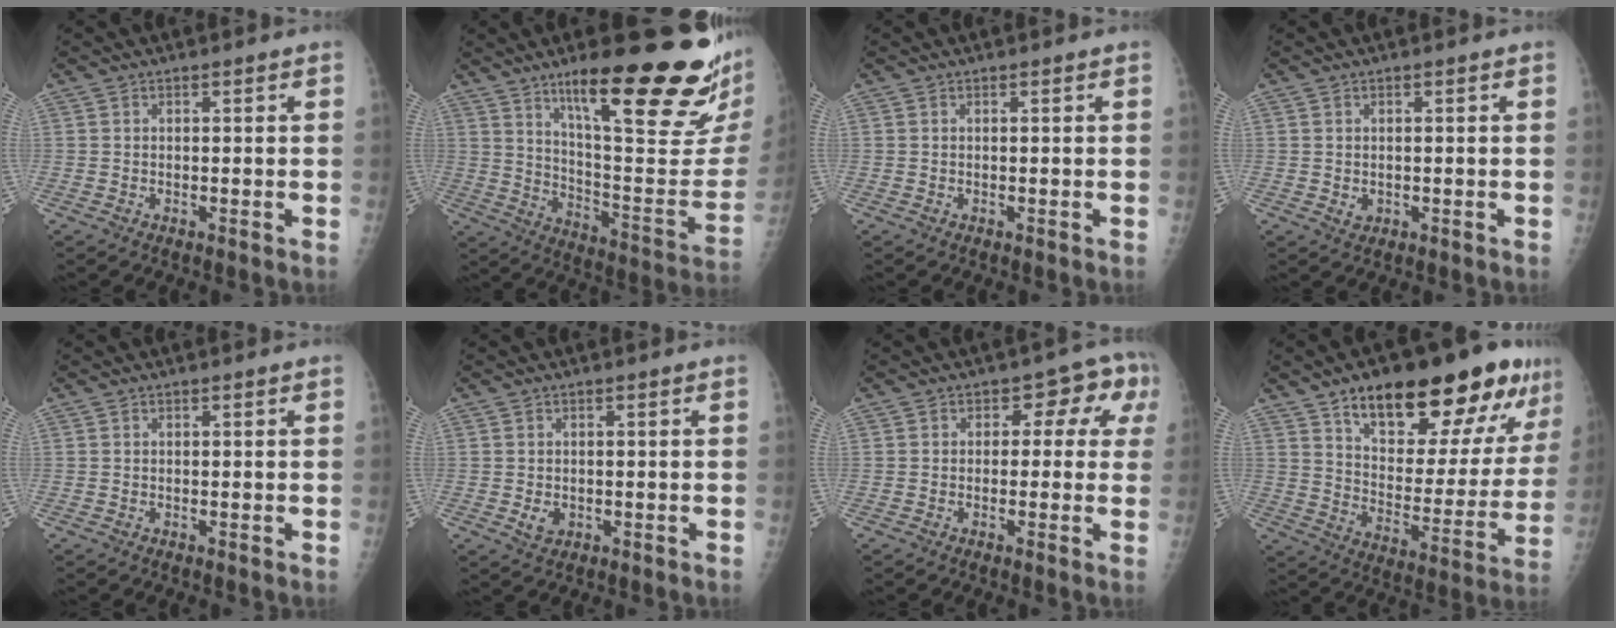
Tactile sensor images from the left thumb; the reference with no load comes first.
{"total": 28.7, "force": [17.3, 5.2, 22.3], "torque": [-0.275, -0.070, 0.273]}
{"total": 0.0}
{"total": 1.5, "force": [-0.1, 1.3, 0.8], "torque": [-0.007, 0.000, 0.004]}
{"total": 0.0}
{"total": 2.4, "force": [-0.4, 1.9, 1.4], "torque": [-0.016, -0.001, 0.000]}
{"total": 6.8, "force": [0.9, 4.7, 4.8], "torque": [-0.012, 0.025, 0.000]}
{"total": 26.1, "force": [16.0, 9.9, 18.1], "torque": [-0.222, -0.045, 0.245]}